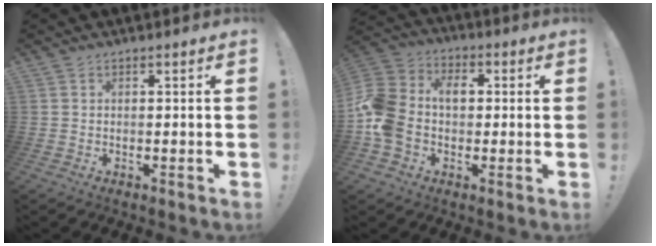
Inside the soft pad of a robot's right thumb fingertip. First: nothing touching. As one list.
[{"total": 14.5, "force": [-0.1, 11.5, 8.8], "torque": [-0.183, 0.021, 0.003]}]